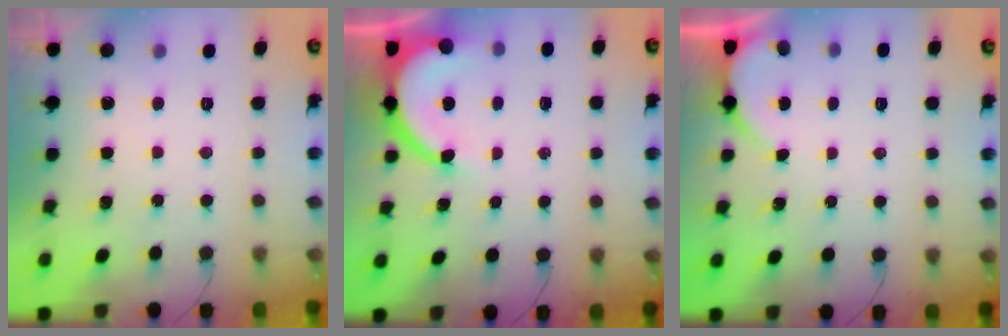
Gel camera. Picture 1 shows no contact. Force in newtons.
{"total": 7.5, "press": 7.4, "slide": 0.9}
{"total": 2.1, "press": 2.1, "slide": 0.2}